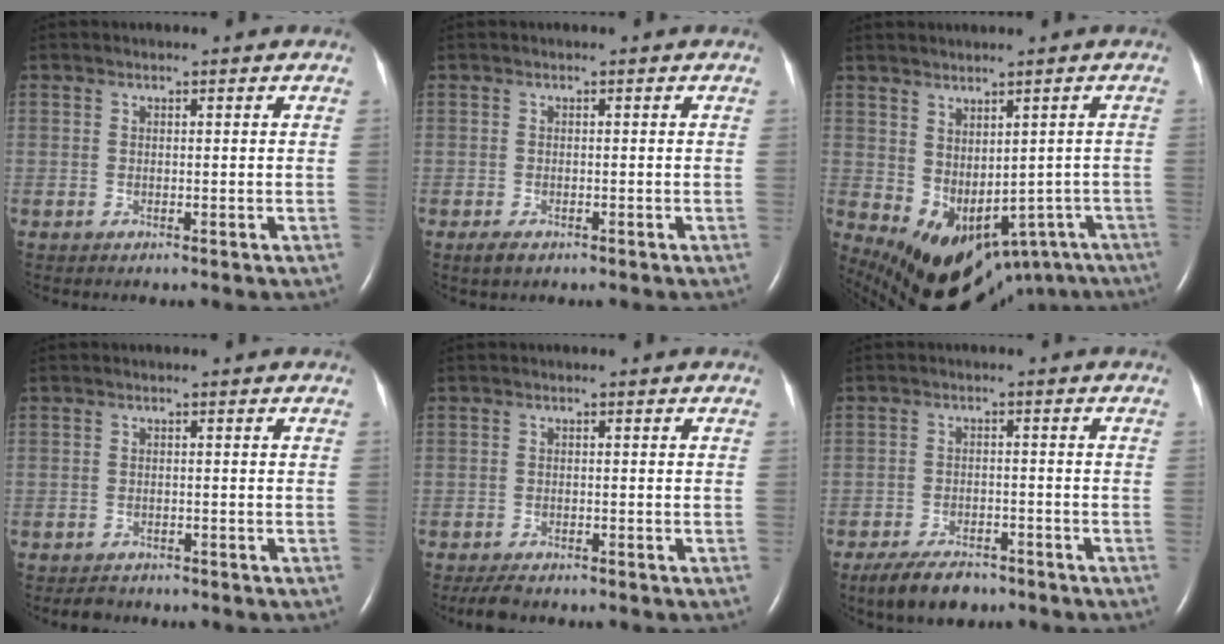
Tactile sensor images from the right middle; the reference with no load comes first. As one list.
[{"total": 1.3, "force": [-0.8, 0.6, 0.9], "torque": [-0.022, -0.003, -0.010]}, {"total": 14.4, "force": [-8.1, 8.8, 8.0], "torque": [-0.111, -0.005, -0.079]}, {"total": 2.1, "force": [-1.8, 1.0, 0.3], "torque": [-0.014, -0.002, -0.026]}, {"total": 3.5, "force": [-2.9, 1.1, 1.5], "torque": [-0.032, -0.008, -0.046]}, {"total": 6.2, "force": [-4.9, 2.5, 3.0], "torque": [-0.057, -0.005, -0.080]}]